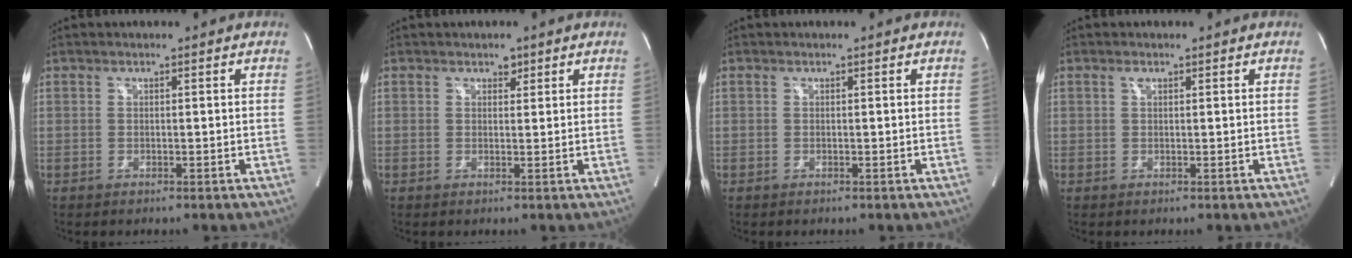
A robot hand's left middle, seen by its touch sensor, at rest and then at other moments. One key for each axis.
{"total": 1.2, "fx": 0.8, "fy": 0.8, "fz": 0.5, "tx": -0.006, "ty": 0.002, "tz": 0.012}
{"total": 0.0}
{"total": 0.6, "fx": 0.4, "fy": 0.2, "fz": 0.4, "tx": -0.012, "ty": 0.003, "tz": 0.007}